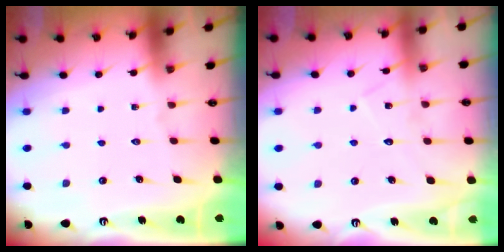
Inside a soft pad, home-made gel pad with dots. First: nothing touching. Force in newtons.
{"total": 7.7, "press": 7.6, "slide": 0.6}